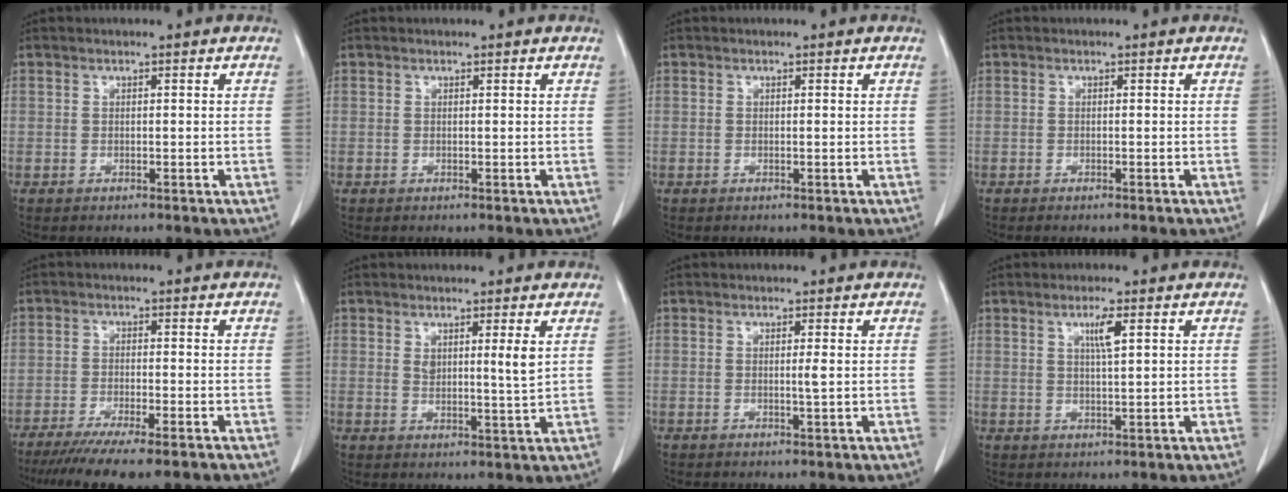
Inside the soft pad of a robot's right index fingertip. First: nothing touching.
{"total": 0.0}
{"total": 0.0}
{"total": 0.8, "force": [-0.7, 0.0, 0.5], "torque": [-0.007, -0.002, -0.009]}
{"total": 12.1, "force": [-9.7, 1.0, 7.2], "torque": [-0.097, -0.027, -0.146]}
{"total": 3.7, "force": [1.7, 0.0, 3.4], "torque": [-0.058, -0.010, 0.027]}
{"total": 1.1, "force": [0.1, -0.3, 1.1], "torque": [-0.020, -0.002, -0.001]}
{"total": 3.3, "force": [1.4, 0.1, 3.0], "torque": [-0.053, -0.002, 0.024]}